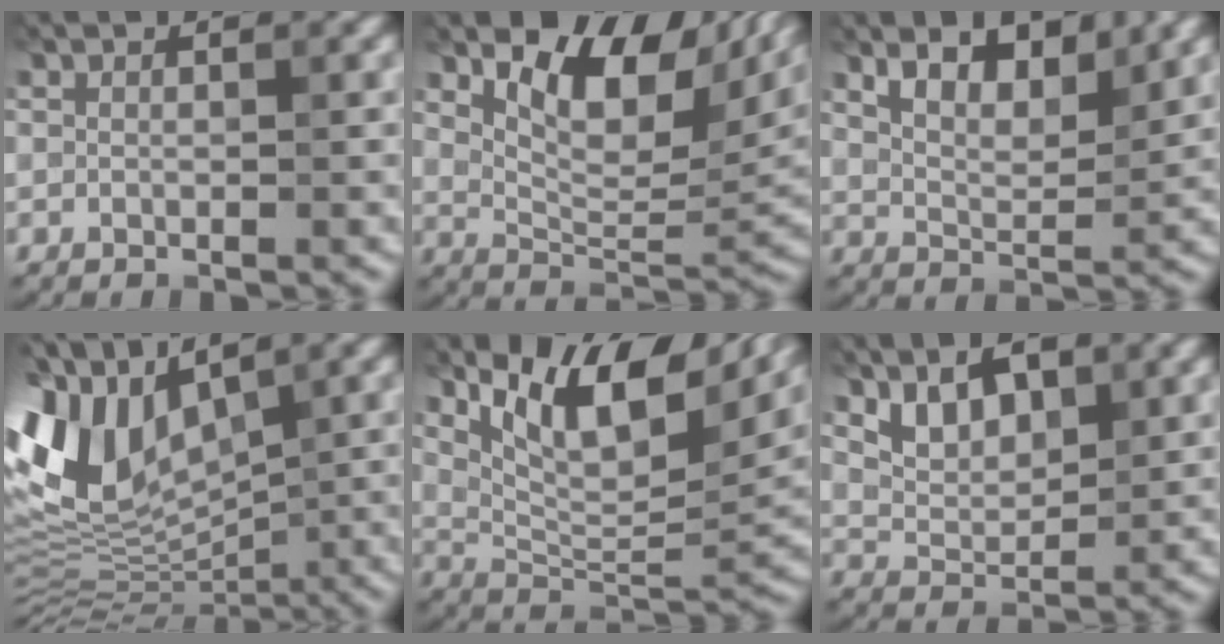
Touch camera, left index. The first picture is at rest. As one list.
[{"total": 10.6, "force": [4.7, 5.3, 7.9], "torque": [-0.122, -0.007, 0.087]}, {"total": 5.5, "force": [3.7, 2.0, 3.6], "torque": [-0.061, 0.005, 0.052]}, {"total": 12.5, "force": [1.5, 6.7, 10.5], "torque": [-0.225, 0.009, 0.032]}, {"total": 12.0, "force": [6.6, 4.5, 9.0], "torque": [-0.147, 0.006, 0.123]}, {"total": 4.2, "force": [2.1, 2.4, 2.8], "torque": [-0.056, -0.002, 0.036]}]